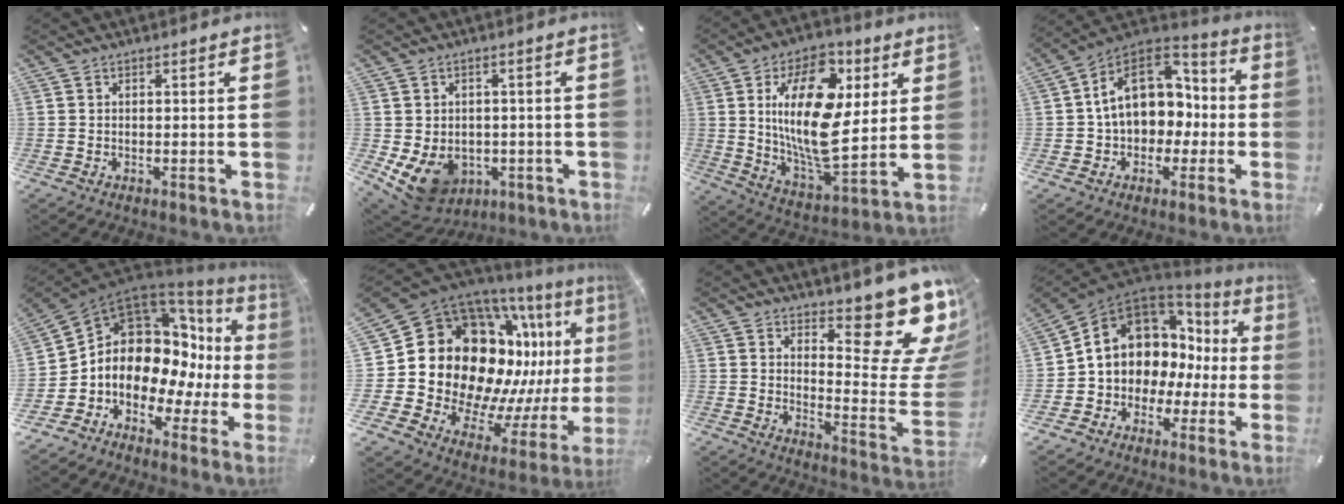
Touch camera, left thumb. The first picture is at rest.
{"total": 9.4, "force": [-2.7, 7.7, 4.6], "torque": [-0.101, -0.003, -0.050]}
{"total": 22.1, "force": [5.9, 11.9, 17.7], "torque": [-0.324, -0.023, 0.093]}
{"total": 16.4, "force": [1.1, 13.0, 10.0], "torque": [-0.175, 0.002, 0.021]}
{"total": 12.1, "force": [2.2, 9.8, 6.7], "torque": [-0.130, -0.059, 0.037]}
{"total": 24.7, "force": [5.7, 19.0, 14.7], "torque": [-0.277, -0.095, 0.147]}
{"total": 19.2, "force": [12.3, 8.0, 12.4], "torque": [-0.128, -0.119, 0.207]}
{"total": 9.7, "force": [3.4, 8.3, 3.7], "torque": [-0.076, -0.044, 0.061]}